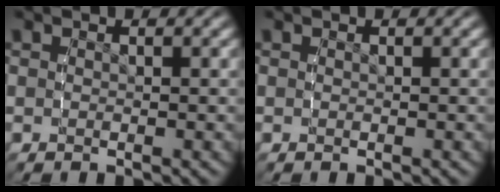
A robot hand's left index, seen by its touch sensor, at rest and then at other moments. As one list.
[{"total": 0.0}]